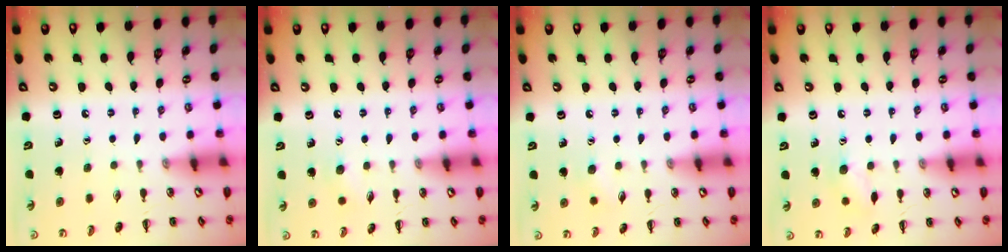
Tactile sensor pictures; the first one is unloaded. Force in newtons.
{"total": 3.9, "press": 3.7, "slide": 1.0}
{"total": 4.8, "press": 4.6, "slide": 1.0}
{"total": 6.2, "press": 6.1, "slide": 0.9}